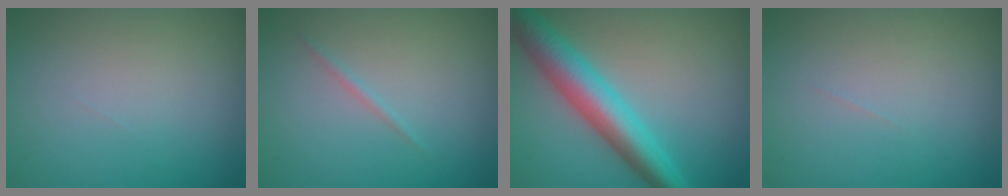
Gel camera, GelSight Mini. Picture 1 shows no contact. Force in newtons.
{"total": 0.6, "press": 0.6, "slide": 0.1}
{"total": 6.5, "press": 6.5, "slide": 0.1}
{"total": 0.0}